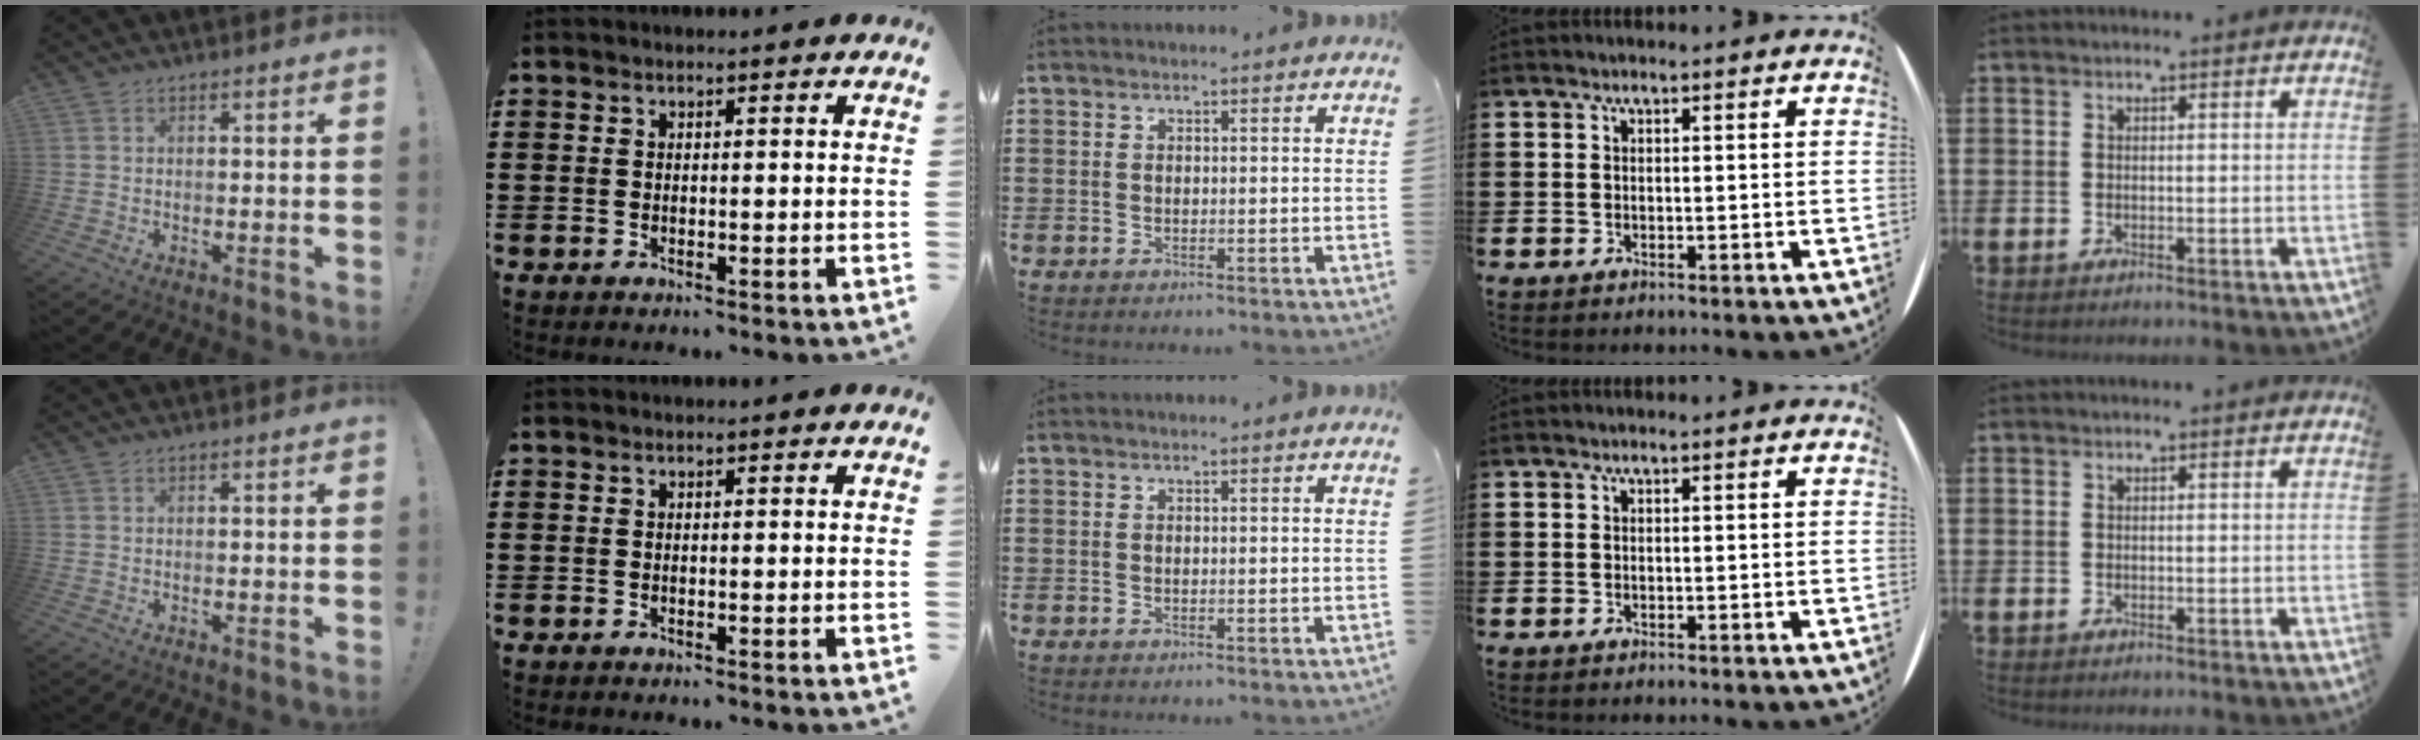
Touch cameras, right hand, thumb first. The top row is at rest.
{}